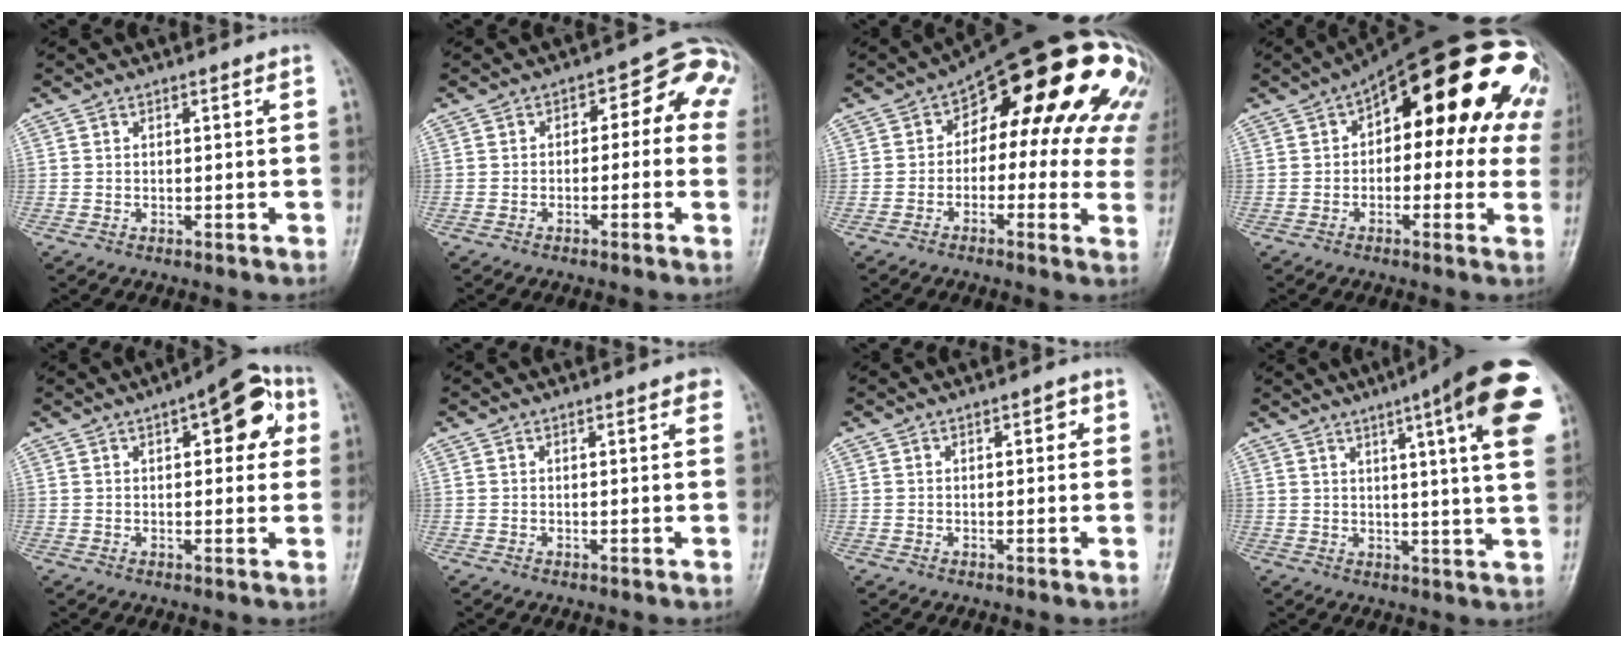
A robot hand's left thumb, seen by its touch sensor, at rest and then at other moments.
{"total": 9.1, "force": [0.4, 5.7, 7.1], "torque": [-0.039, 0.041, -0.009]}
{"total": 22.3, "force": [5.5, 10.9, 18.6], "torque": [-0.195, 0.040, 0.062]}
{"total": 22.8, "force": [6.0, 11.2, 19.0], "torque": [-0.215, 0.038, 0.069]}
{"total": 11.0, "force": [3.9, 5.0, 9.0], "torque": [-0.077, 0.011, 0.040]}
{"total": 1.9, "force": [1.1, 0.6, 1.4], "torque": [-0.014, 0.000, 0.009]}
{"total": 1.9, "force": [0.6, 1.0, 1.5], "torque": [-0.008, 0.003, 0.005]}
{"total": 19.9, "force": [8.9, 2.9, 17.5], "torque": [-0.221, -0.017, 0.101]}